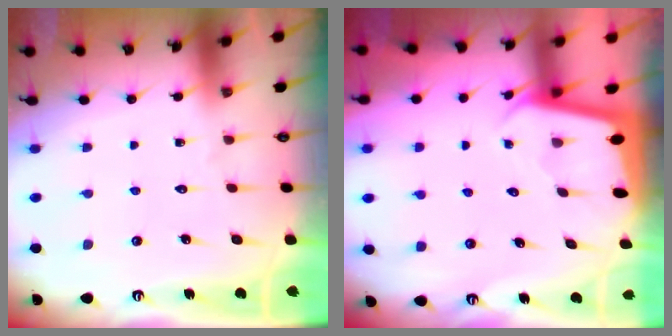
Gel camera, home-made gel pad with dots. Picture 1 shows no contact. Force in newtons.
{"total": 2.0, "press": 2.0, "slide": 0.0}